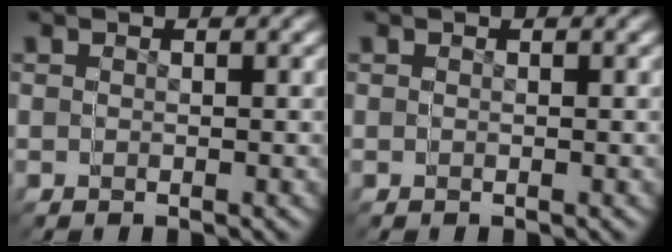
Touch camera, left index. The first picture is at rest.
{"total": 0.0}